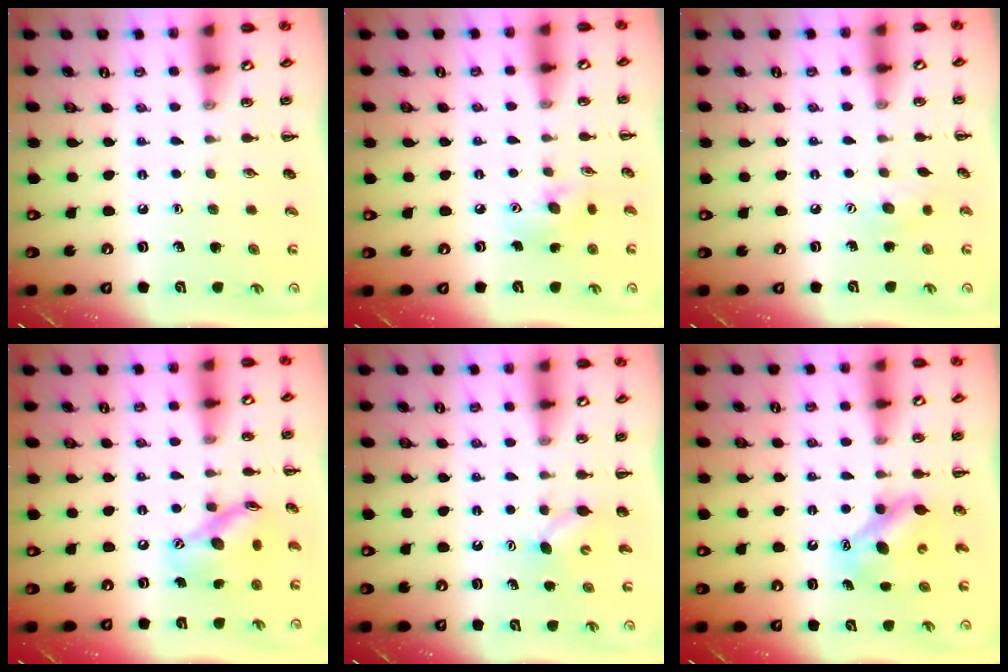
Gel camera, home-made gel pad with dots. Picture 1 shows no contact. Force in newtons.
{"total": 8.3, "press": 8.3, "slide": 0.7}
{"total": 6.2, "press": 6.1, "slide": 1.1}
{"total": 13.3, "press": 13.2, "slide": 1.7}
{"total": 4.3, "press": 4.2, "slide": 1.1}
{"total": 7.6, "press": 7.6, "slide": 1.0}